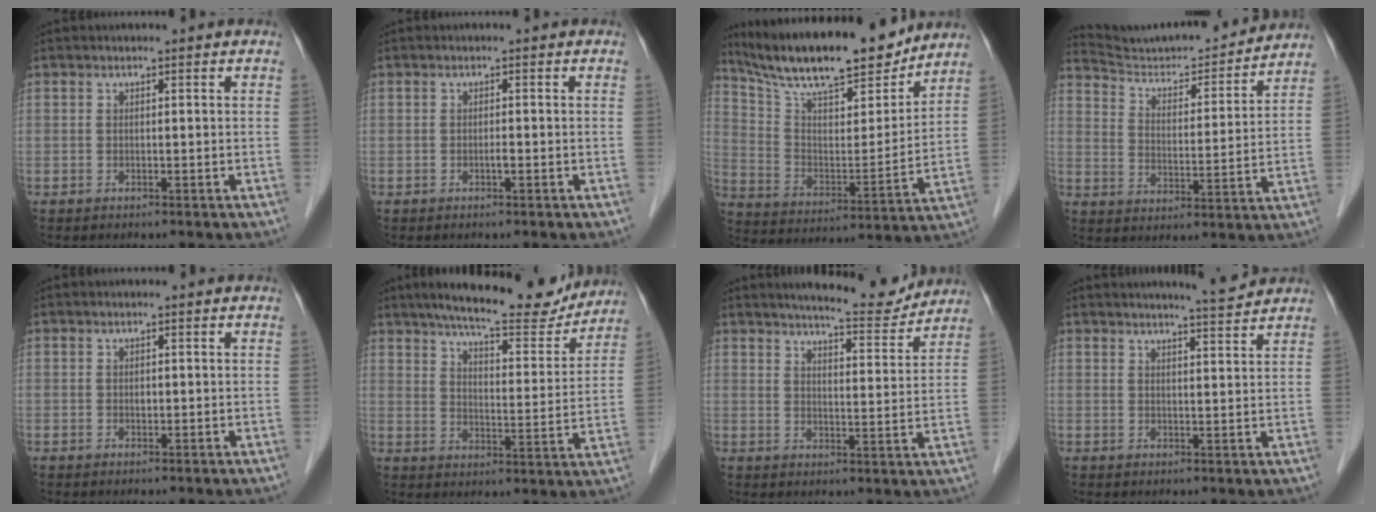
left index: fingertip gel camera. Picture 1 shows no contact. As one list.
[{"total": 0.6, "force": [-0.3, 0.1, 0.5], "torque": [-0.011, 0.001, -0.005]}, {"total": 21.1, "force": [18.2, 4.0, 9.9], "torque": [-0.173, -0.002, 0.298]}, {"total": 17.2, "force": [16.6, 1.6, 4.2], "torque": [-0.068, -0.011, 0.248]}, {"total": 0.6, "force": [0.1, 0.4, 0.4], "torque": [-0.007, 0.001, 0.001]}, {"total": 17.5, "force": [15.3, 3.5, 7.7], "torque": [-0.109, -0.009, 0.208]}, {"total": 9.8, "force": [9.3, 1.2, 3.0], "torque": [-0.043, -0.010, 0.122]}, {"total": 4.5, "force": [4.3, -0.4, 1.0], "torque": [-0.025, -0.008, 0.059]}]